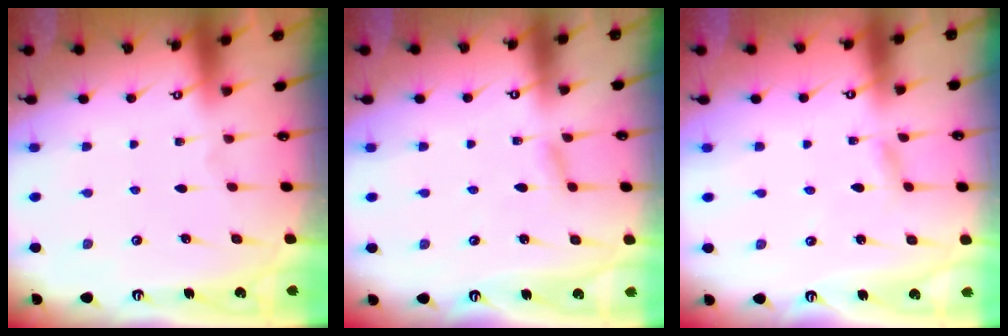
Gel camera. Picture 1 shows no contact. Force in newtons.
{"total": 4.5, "press": 4.5, "slide": 0.3}
{"total": 1.9, "press": 1.9, "slide": 0.1}